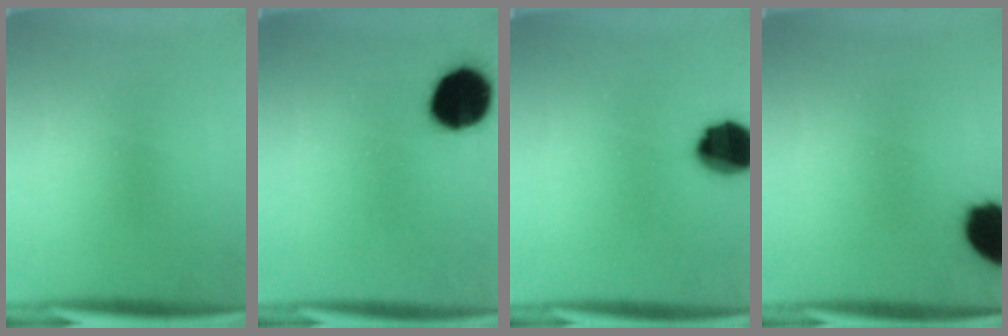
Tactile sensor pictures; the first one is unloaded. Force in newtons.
{"total": 14.7}
{"total": 12.1}
{"total": 11.8}